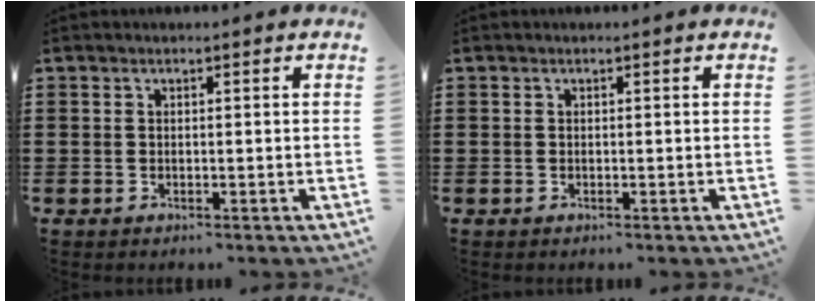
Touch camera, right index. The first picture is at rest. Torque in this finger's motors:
{"motor_torque": [0.04, 0.44, 0.00, 0.00]}